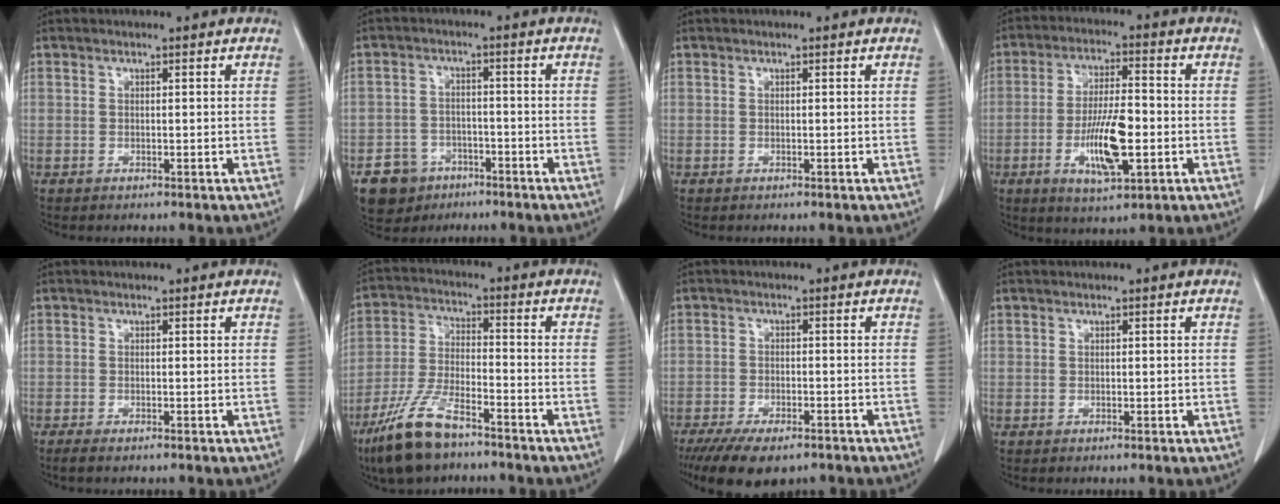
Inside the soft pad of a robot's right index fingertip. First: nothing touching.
{"total": 7.5, "force": [-4.6, 5.6, 1.8], "torque": [-0.044, 0.009, -0.070]}
{"total": 0.0}
{"total": 10.6, "force": [-2.6, 2.7, 9.9], "torque": [-0.187, -0.003, -0.041]}
{"total": 1.5, "force": [-1.2, 0.1, 0.9], "torque": [-0.016, -0.004, -0.018]}
{"total": 10.9, "force": [-7.7, 3.0, 7.1], "torque": [-0.157, -0.018, -0.146]}
{"total": 9.5, "force": [-7.0, 3.6, 5.3], "torque": [-0.080, -0.009, -0.106]}
{"total": 0.0}